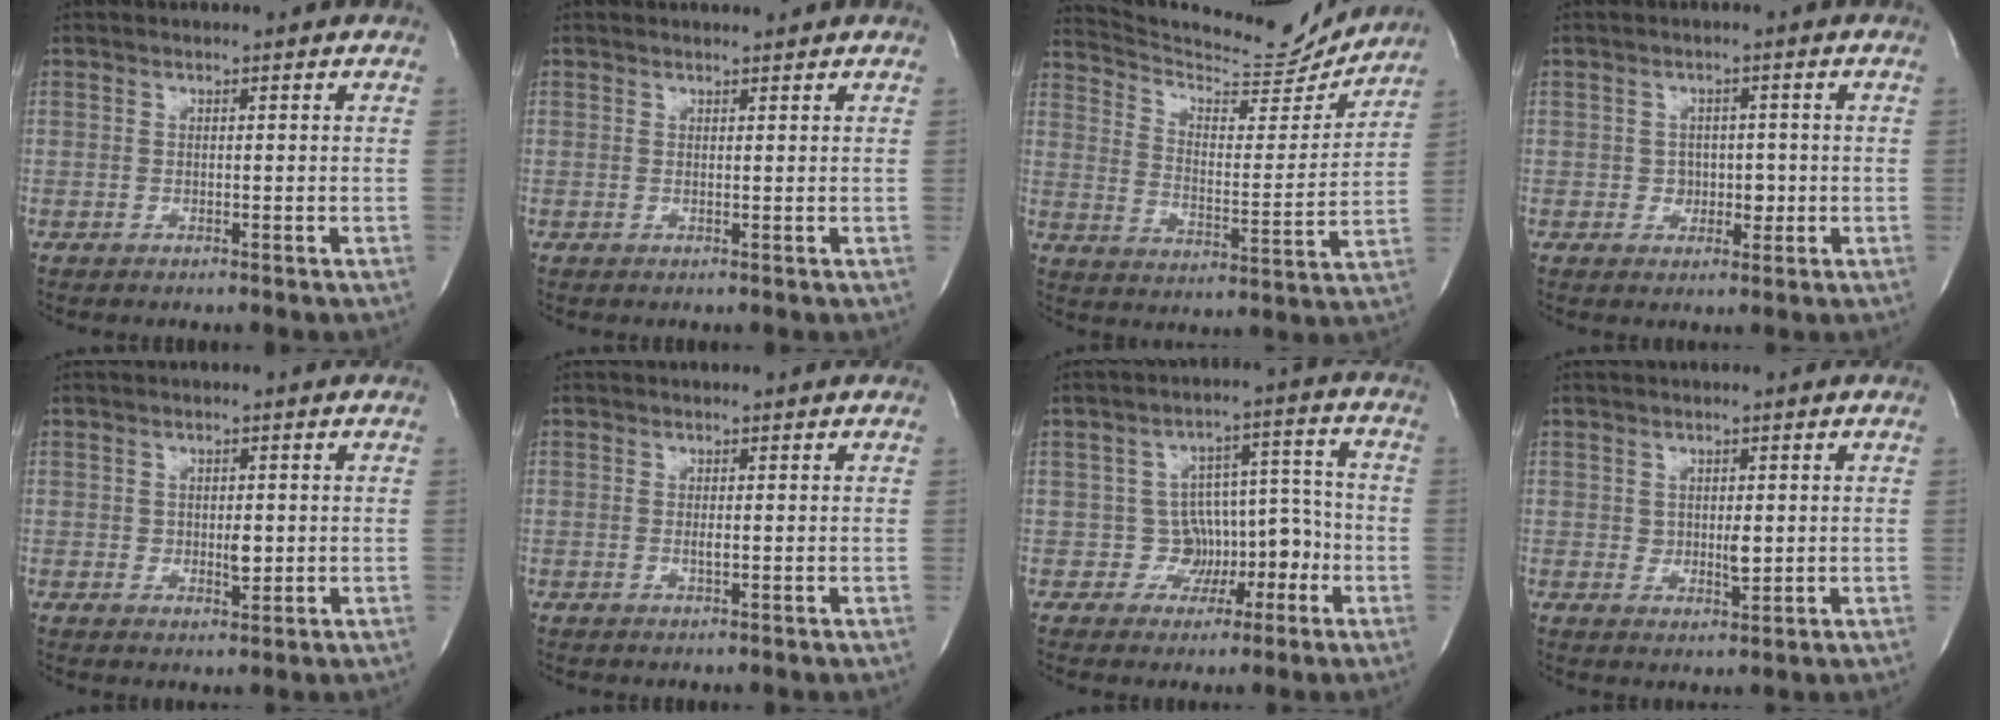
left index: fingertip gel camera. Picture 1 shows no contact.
{"total": 1.4, "force": [1.3, 0.0, 0.2], "torque": [-0.005, 0.005, 0.020]}
{"total": 16.7, "force": [16.2, 1.5, 3.3], "torque": [-0.058, -0.039, 0.239]}
{"total": 2.7, "force": [-0.6, 2.3, 1.2], "torque": [-0.009, 0.004, -0.005]}
{"total": 2.2, "force": [-0.3, 1.3, 1.8], "torque": [-0.023, -0.003, 0.000]}
{"total": 0.7, "force": [-0.2, 0.1, 0.6], "torque": [-0.017, 0.000, -0.003]}
{"total": 6.3, "force": [-2.5, 5.5, 1.6], "torque": [0.011, 0.038, -0.030]}
{"total": 2.4, "force": [0.1, 1.3, 2.0], "torque": [-0.028, -0.007, 0.006]}